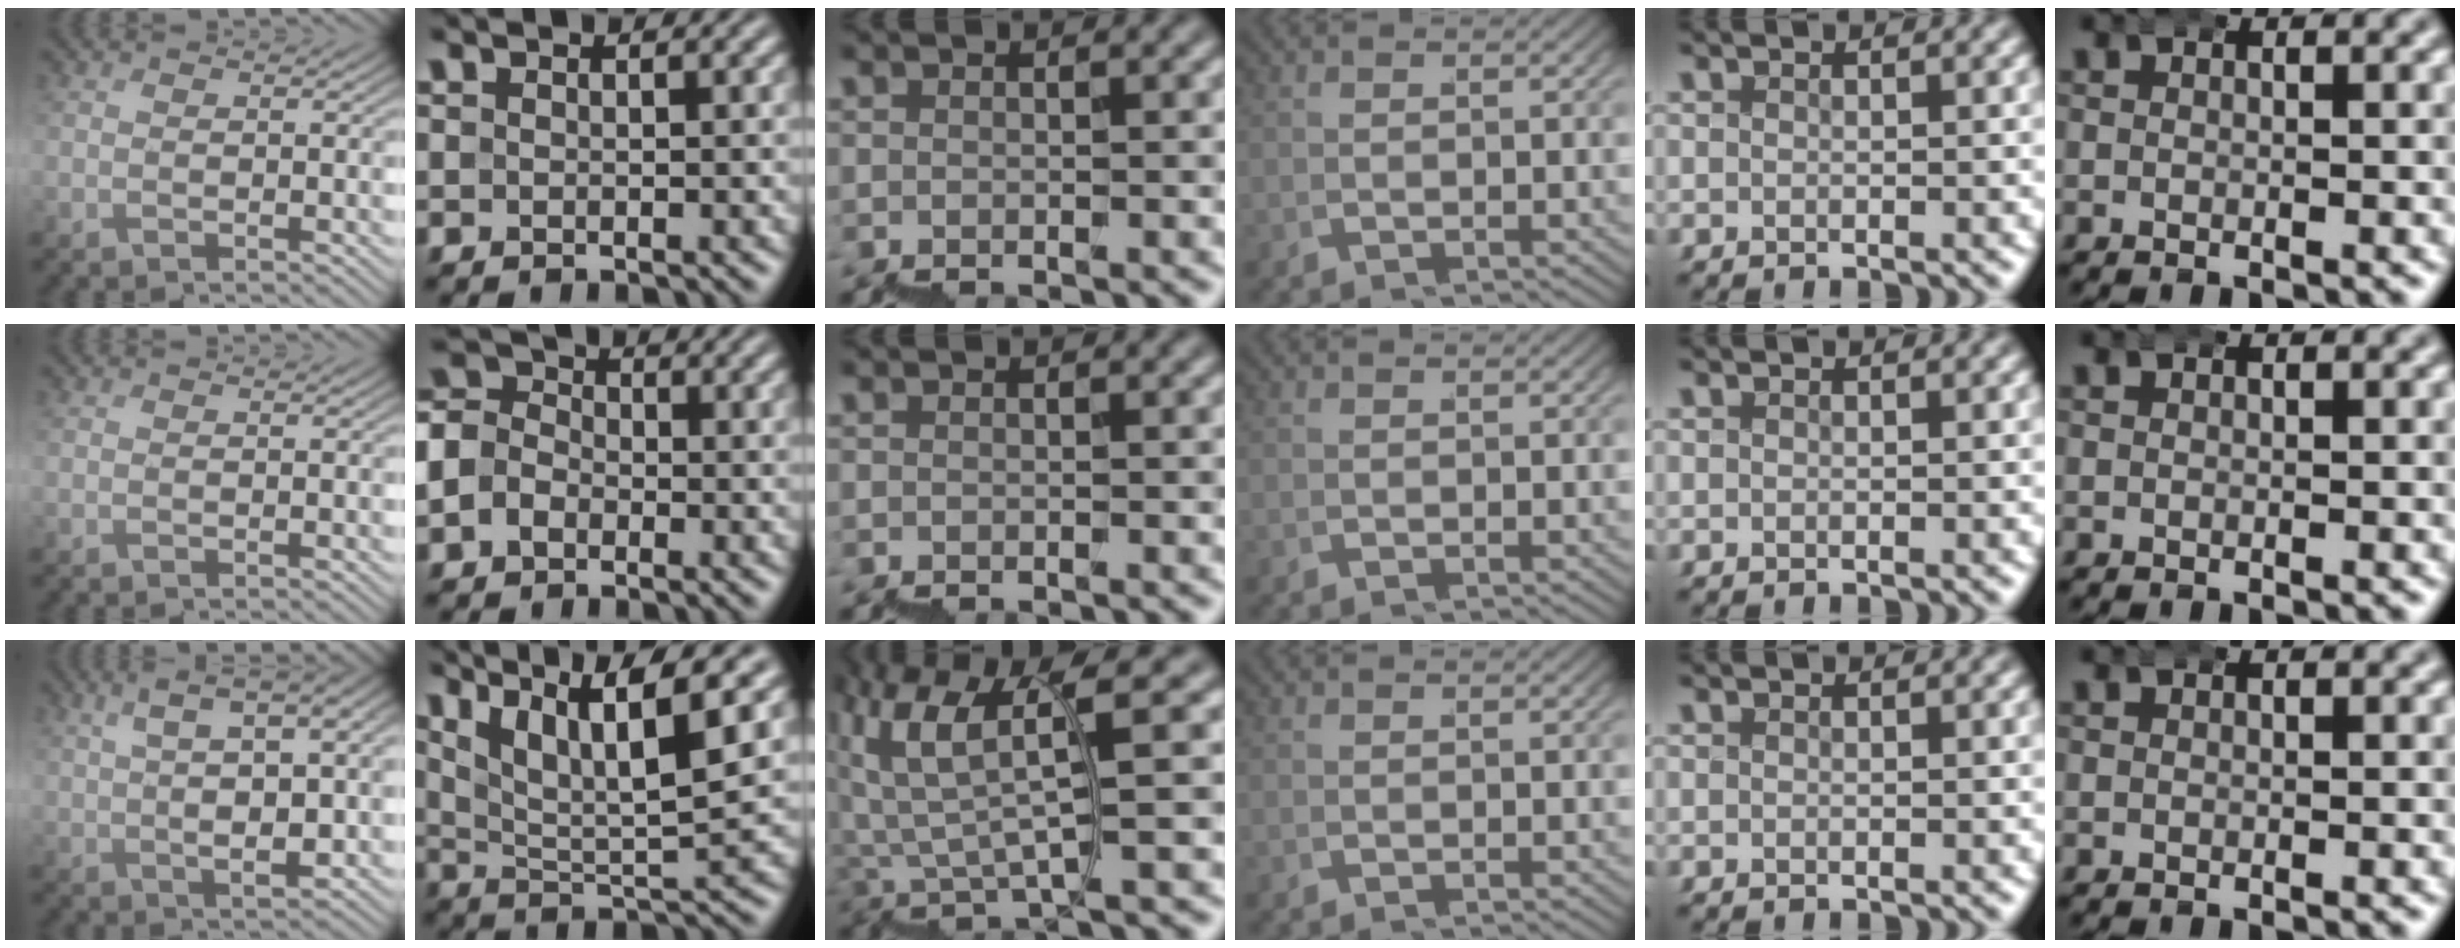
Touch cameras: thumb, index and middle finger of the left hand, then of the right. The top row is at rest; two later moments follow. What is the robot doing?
{"motion": "wrap", "object": "bubble wrap"}